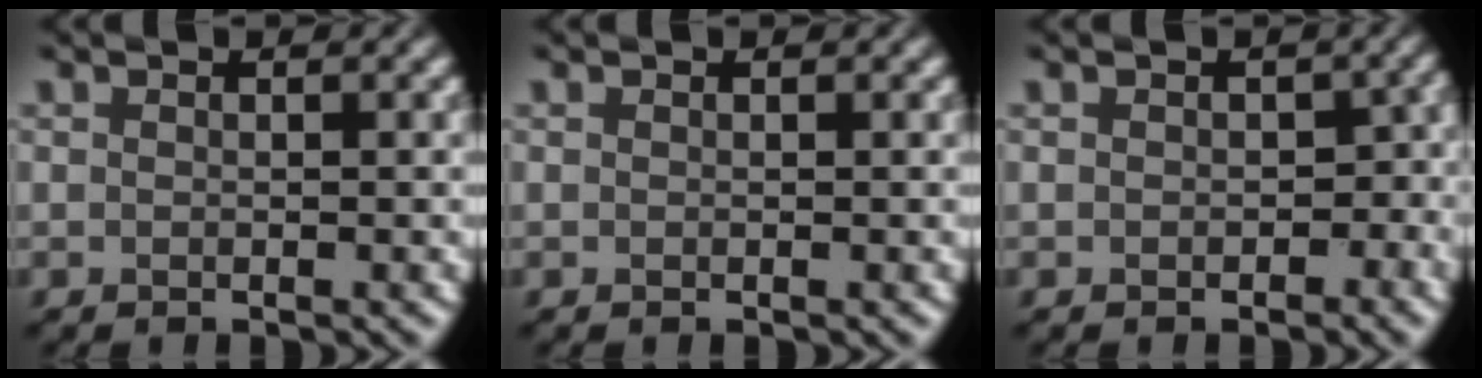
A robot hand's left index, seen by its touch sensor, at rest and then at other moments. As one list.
[{"total": 0.0}, {"total": 1.8, "force": [-0.4, 1.4, 1.1], "torque": [-0.008, -0.004, -0.008]}]